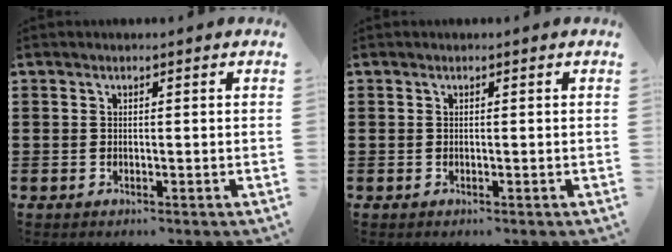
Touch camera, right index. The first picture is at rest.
{"total": 0.0}